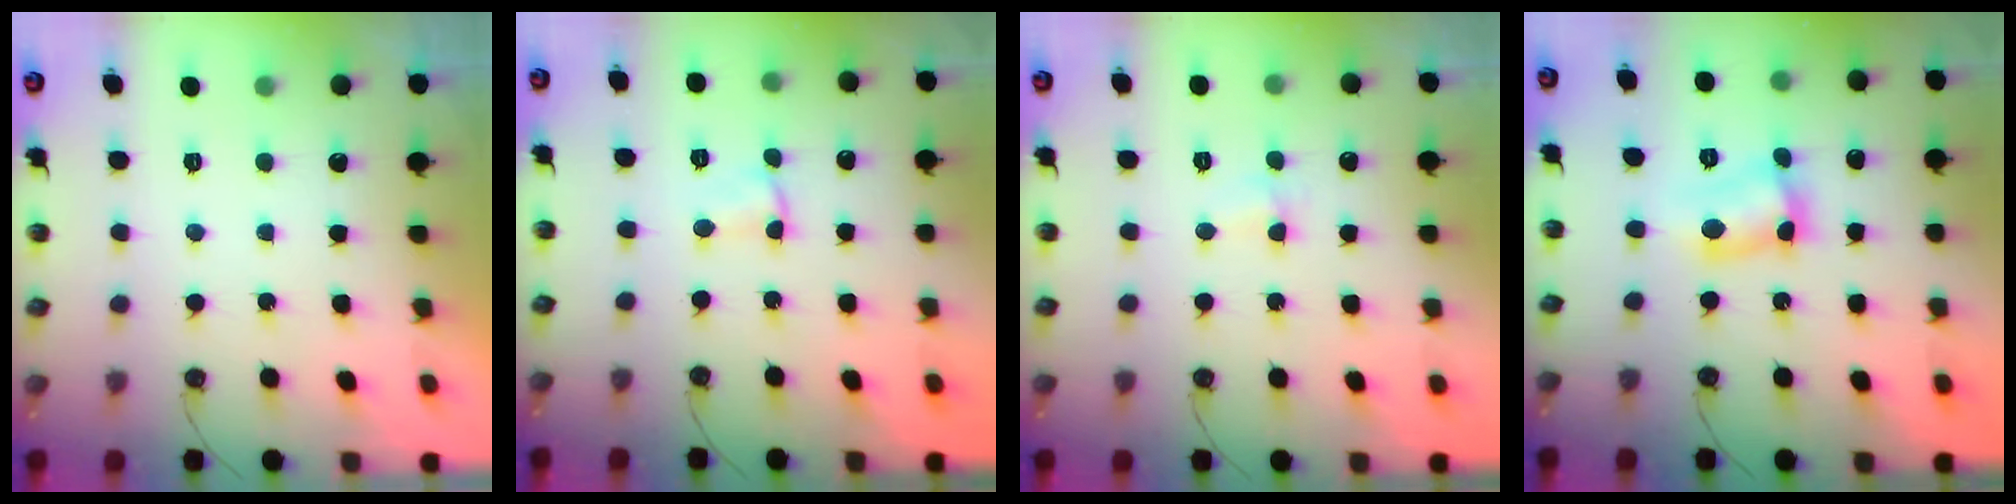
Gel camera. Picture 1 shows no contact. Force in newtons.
{"total": 3.7, "press": 1.4, "slide": 3.4}
{"total": 3.7, "press": 3.6, "slide": 0.6}
{"total": 8.5, "press": 8.5, "slide": 0.4}